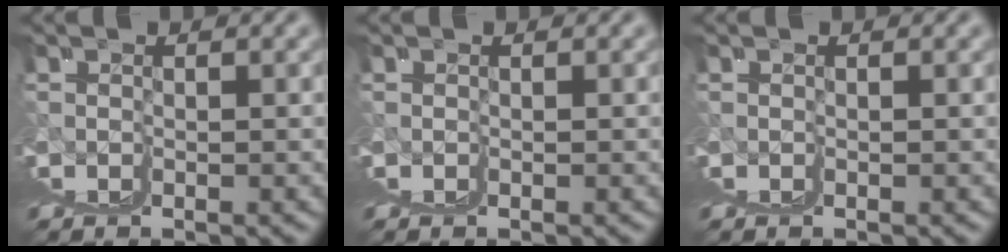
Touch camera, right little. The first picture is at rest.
{"total": 0.0}
{"total": 0.0}